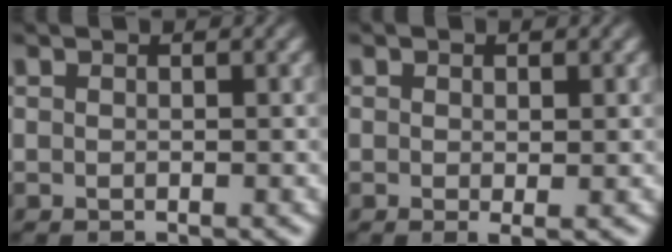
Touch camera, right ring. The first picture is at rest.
{"total": 0.9, "force": [0.1, 0.1, 0.9], "torque": [-0.014, -0.003, 0.003]}